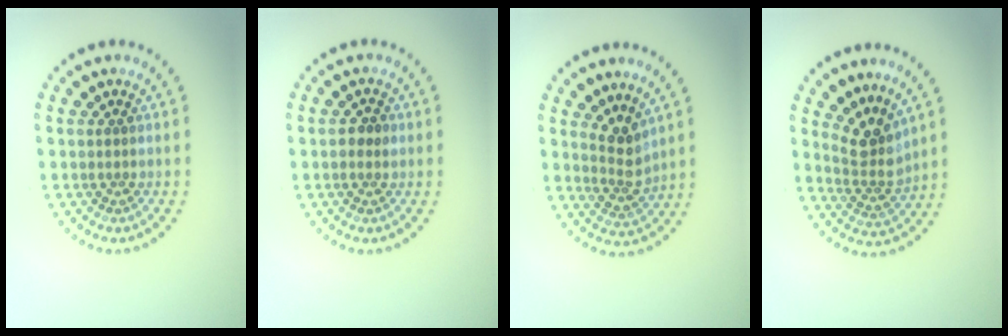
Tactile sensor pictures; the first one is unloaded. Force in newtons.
{"total": 1.5, "press": 1.5, "slide": 0.1}
{"total": 2.6, "press": 2.0, "slide": 1.7}
{"total": 3.2, "press": 2.3, "slide": 2.3}